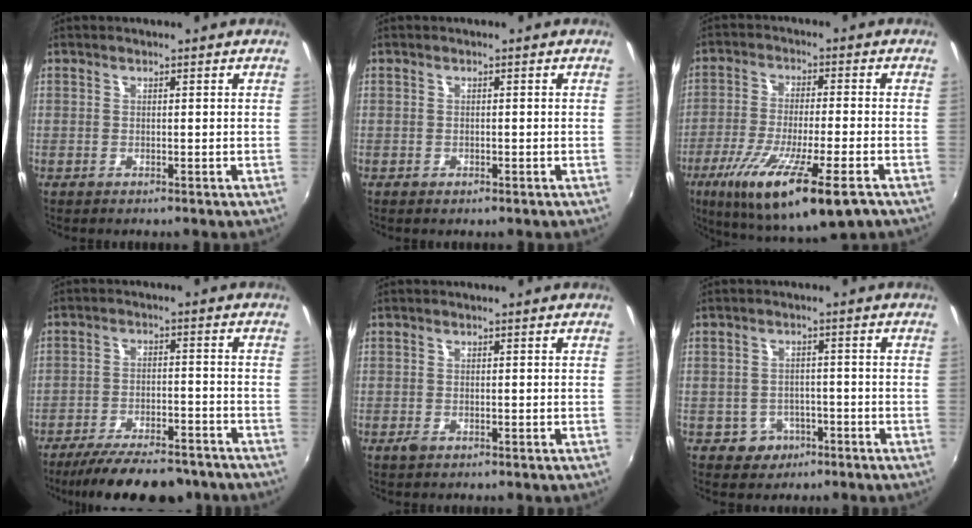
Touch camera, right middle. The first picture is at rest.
{"total": 0.7, "force": [-0.4, 0.5, 0.2], "torque": [-0.005, -0.004, -0.008]}
{"total": 17.8, "force": [-9.7, 3.0, 14.7], "torque": [-0.276, -0.060, -0.165]}
{"total": 16.0, "force": [-13.4, 4.6, 7.6], "torque": [-0.148, -0.018, -0.194]}
{"total": 1.1, "force": [-0.7, 0.6, 0.6], "torque": [-0.011, -0.003, -0.014]}
{"total": 4.6, "force": [-2.3, 3.9, 0.7], "torque": [-0.028, 0.008, -0.028]}